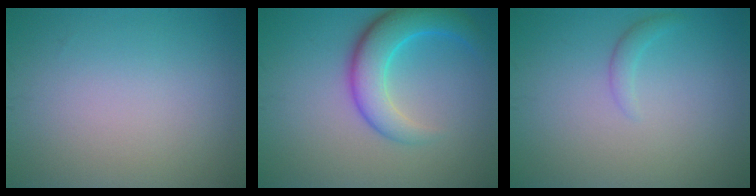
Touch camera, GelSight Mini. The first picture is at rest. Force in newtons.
{"total": 5.7, "press": 5.7, "slide": 0.3}
{"total": 1.1, "press": 1.1, "slide": 0.1}